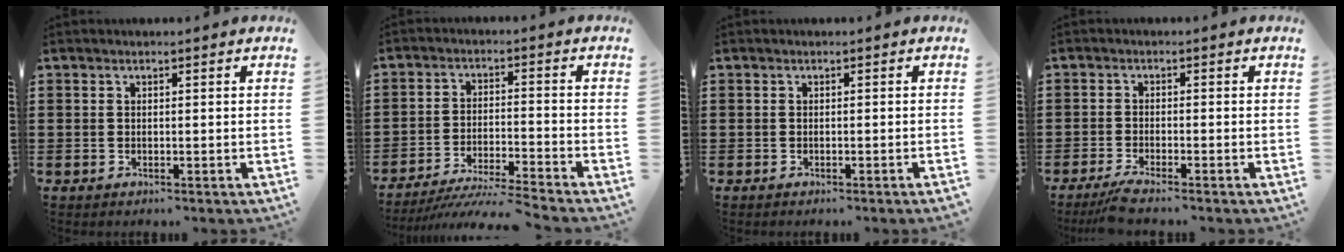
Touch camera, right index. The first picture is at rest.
{"total": 5.1, "force": [-4.8, -0.7, 1.6], "torque": [-0.037, -0.019, -0.097]}
{"total": 0.5, "force": [-0.4, -0.2, 0.2], "torque": [-0.003, -0.001, -0.008]}
{"total": 2.2, "force": [-2.0, -0.3, 1.0], "torque": [-0.023, -0.004, -0.040]}